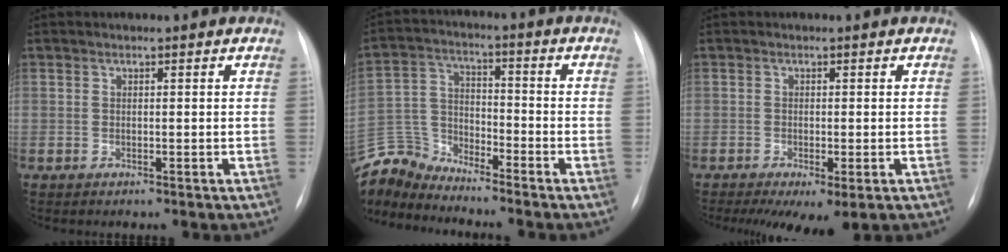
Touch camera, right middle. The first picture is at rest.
{"total": 8.7, "force": [-8.6, 0.3, -0.5], "torque": [0.001, 0.020, -0.175]}
{"total": 5.7, "force": [-3.0, 1.9, 4.5], "torque": [-0.069, -0.018, -0.042]}